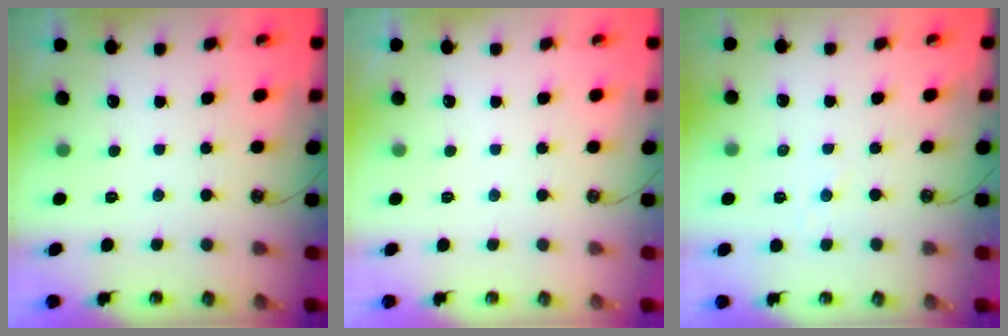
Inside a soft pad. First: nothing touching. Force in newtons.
{"total": 0.0}
{"total": 2.9, "press": 2.9, "slide": 0.3}